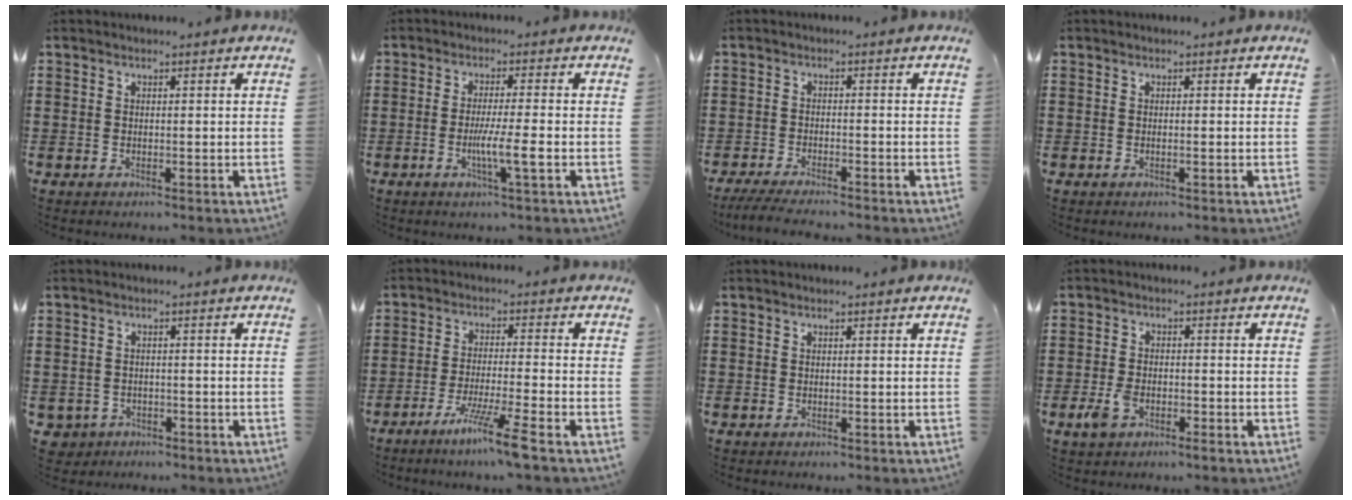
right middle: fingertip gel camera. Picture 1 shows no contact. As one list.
[{"total": 5.2, "force": [-1.6, 0.0, 5.0], "torque": [-0.092, -0.011, -0.032]}, {"total": 3.2, "force": [-3.0, 0.0, 1.1], "torque": [-0.025, -0.006, -0.060]}, {"total": 0.0}, {"total": 1.5, "force": [-1.2, 1.0, -0.1], "torque": [-0.006, 0.001, -0.028]}, {"total": 7.2, "force": [-5.1, -0.7, 5.1], "torque": [-0.100, -0.016, -0.097]}, {"total": 0.0}, {"total": 4.3, "force": [-1.9, 2.3, 3.2], "torque": [-0.081, -0.003, -0.040]}]